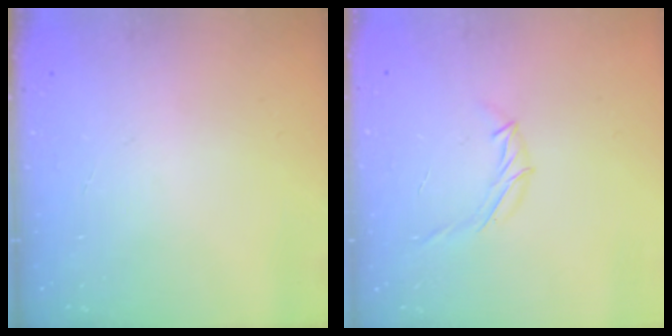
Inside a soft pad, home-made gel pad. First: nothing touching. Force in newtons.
{"total": 6.4, "press": 6.3, "slide": 1.4}